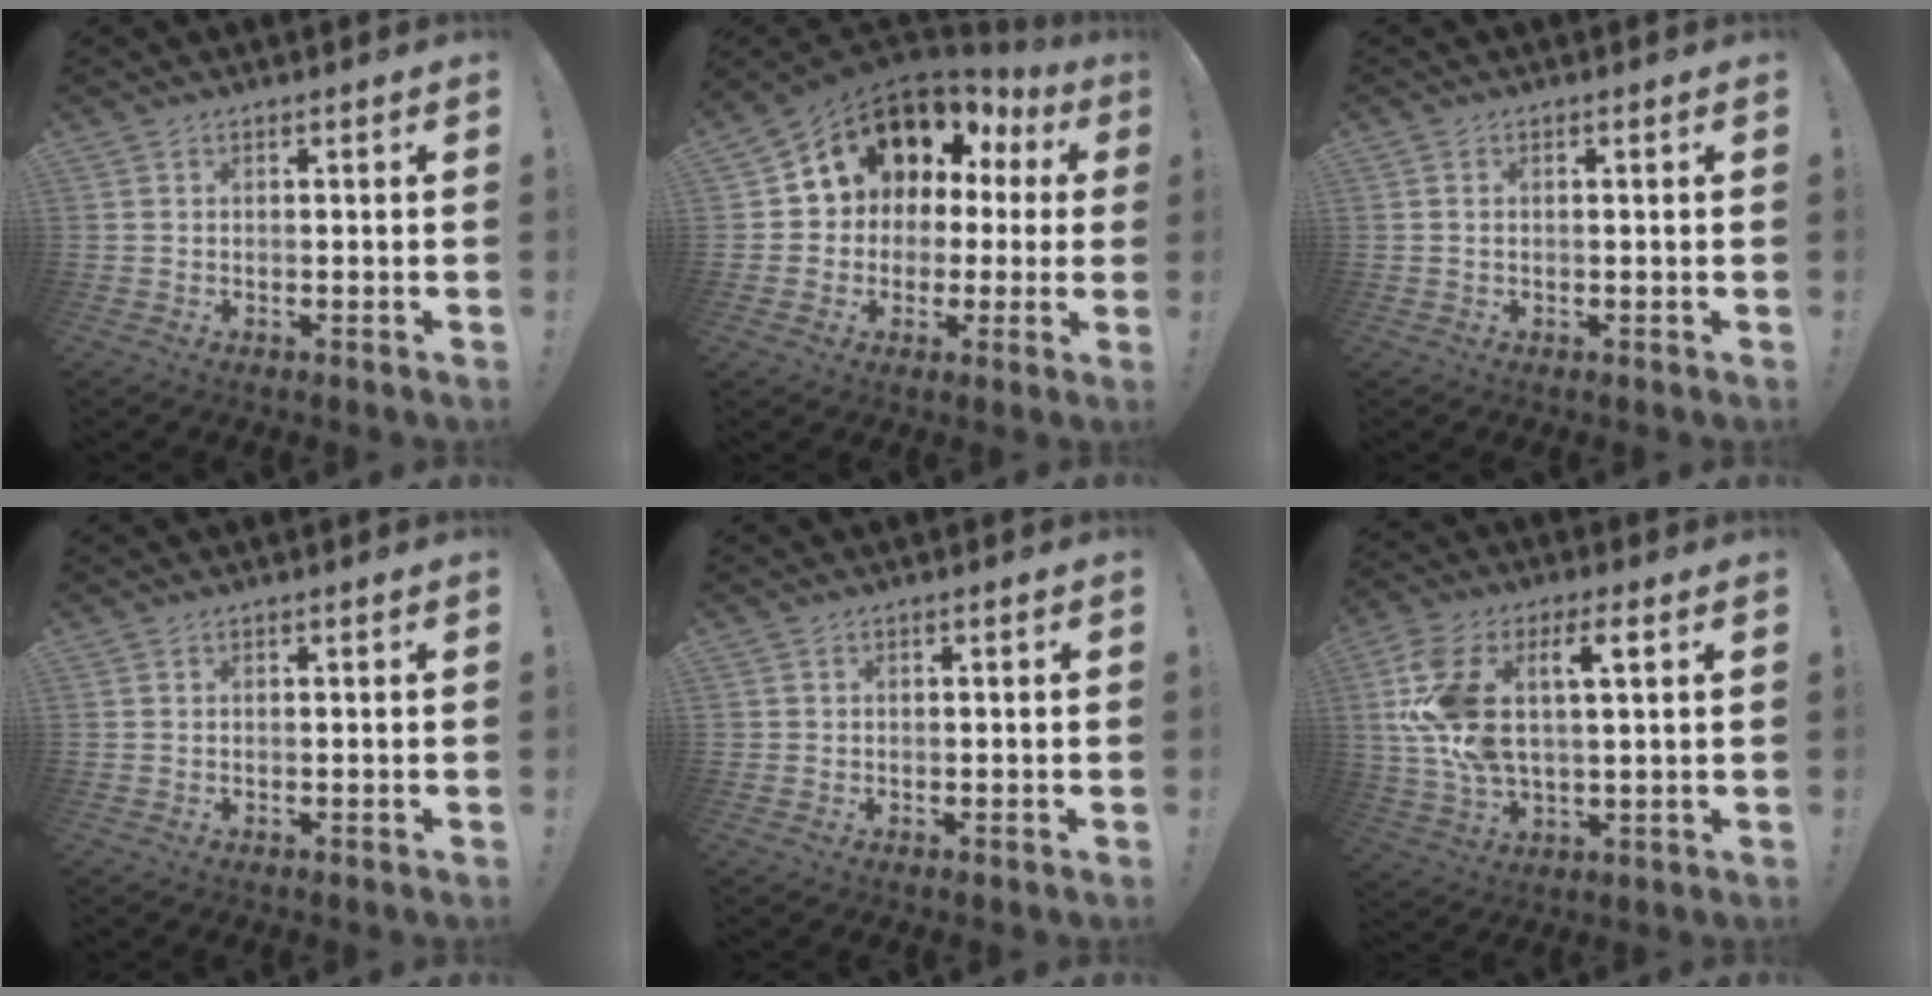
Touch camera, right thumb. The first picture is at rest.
{"total": 10.8, "force": [5.7, 8.2, 4.3], "torque": [-0.070, -0.051, 0.114]}
{"total": 0.7, "force": [0.1, 0.5, 0.5], "torque": [-0.019, 0.005, 0.004]}
{"total": 0.0}
{"total": 0.8, "force": [0.2, 0.7, 0.0], "torque": [0.000, 0.003, 0.003]}
{"total": 15.8, "force": [4.5, 7.9, 13.0], "torque": [-0.256, -0.006, 0.075]}